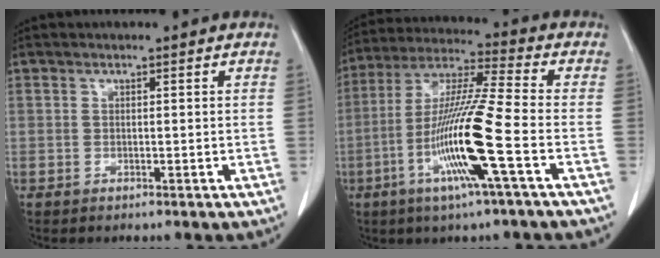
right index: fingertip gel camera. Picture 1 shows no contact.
{"total": 15.2, "force": [-4.9, -0.8, 14.3], "torque": [-0.290, -0.013, -0.101]}